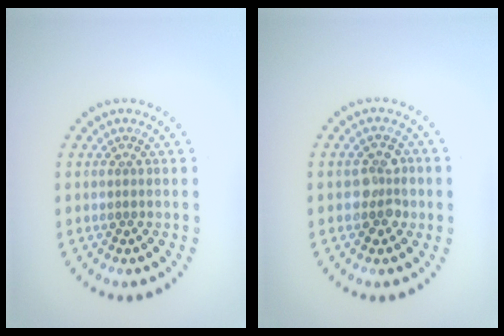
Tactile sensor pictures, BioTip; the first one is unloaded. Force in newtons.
{"total": 2.8, "press": 2.7, "slide": 0.5}